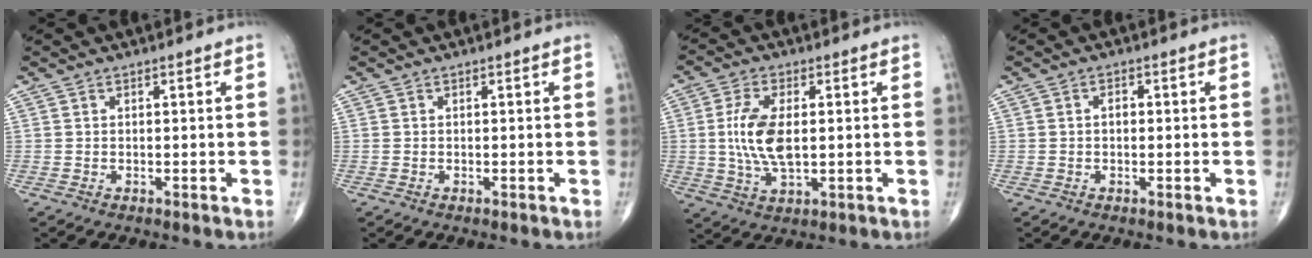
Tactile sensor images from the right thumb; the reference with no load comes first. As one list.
[{"total": 0.0}, {"total": 9.7, "force": [0.5, 4.5, 8.5], "torque": [-0.181, -0.009, 0.012]}, {"total": 1.3, "force": [0.0, 0.8, 1.0], "torque": [-0.013, 0.003, -0.003]}]